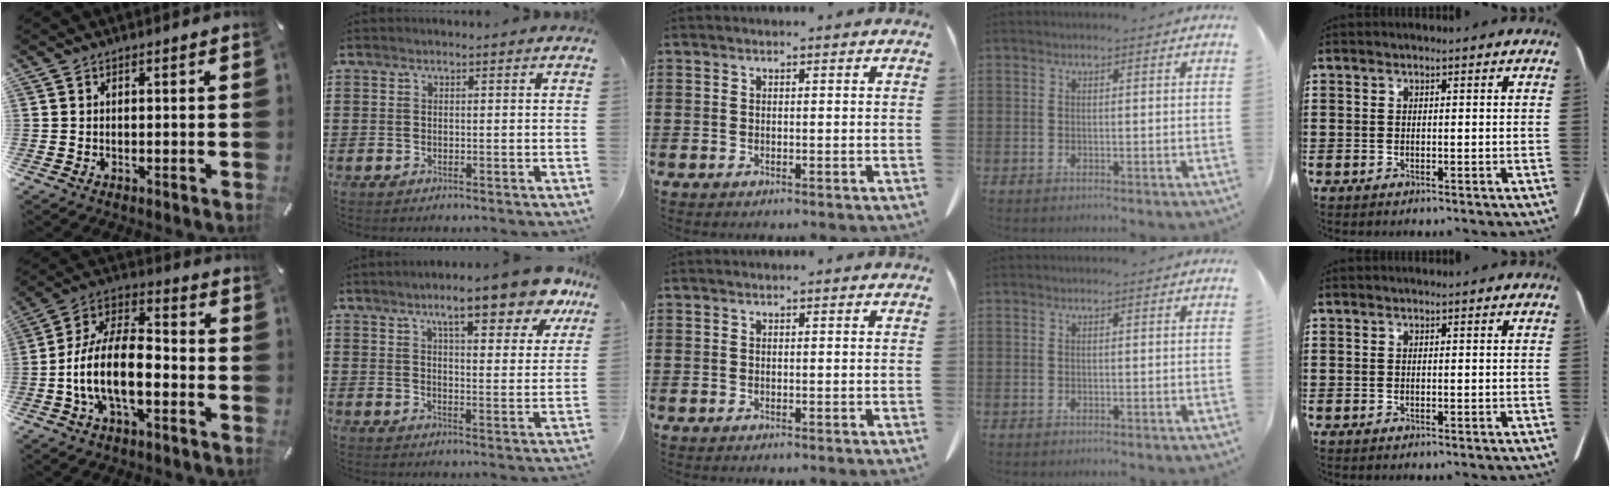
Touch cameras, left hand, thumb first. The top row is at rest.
{"thumb": {"total": 13.8, "force": [-4.6, 7.2, 10.9], "torque": [-0.223, 0.012, -0.081]}, "index": {"total": 10.9, "force": [8.0, 1.7, 7.2], "torque": [-0.112, -0.030, 0.128]}}